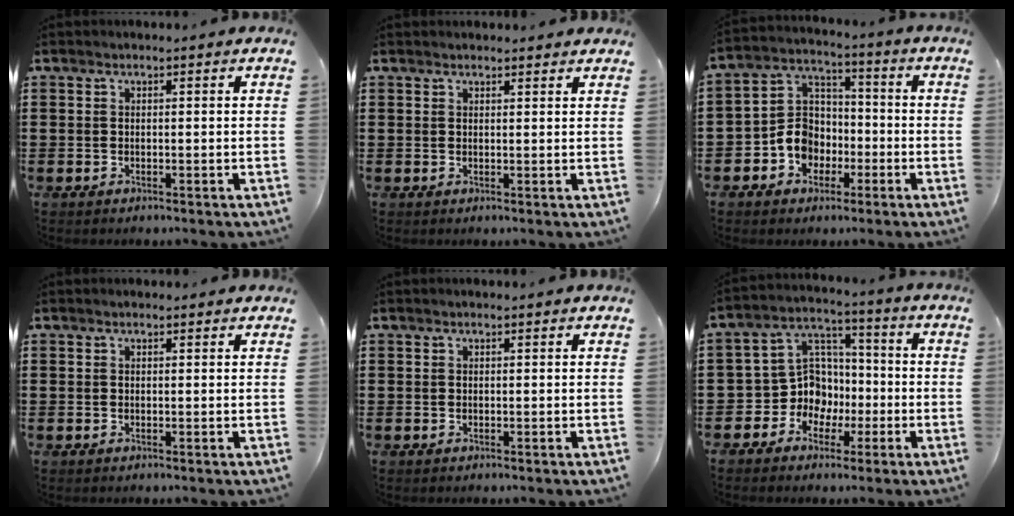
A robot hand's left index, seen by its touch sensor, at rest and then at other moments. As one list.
[{"total": 1.1, "force": [1.1, 0.2, 0.0], "torque": [-0.003, 0.000, 0.020]}, {"total": 7.6, "force": [-2.9, 6.4, 2.7], "torque": [-0.080, 0.016, -0.060]}, {"total": 0.6, "force": [0.5, 0.2, 0.1], "torque": [-0.004, 0.002, 0.010]}, {"total": 0.0}, {"total": 8.4, "force": [-2.4, 7.9, 1.8], "torque": [-0.075, 0.005, -0.044]}]